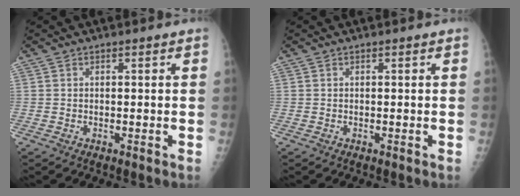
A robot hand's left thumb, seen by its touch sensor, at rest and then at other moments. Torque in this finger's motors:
{"motor_torque": [-0.01, 0.01, -0.01, 0.01, 0.00]}